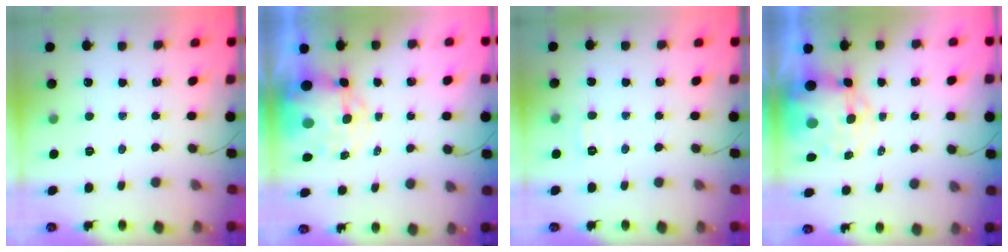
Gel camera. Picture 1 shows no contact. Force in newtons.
{"total": 10.6, "press": 10.3, "slide": 2.6}
{"total": 5.9, "press": 5.7, "slide": 1.6}
{"total": 10.6, "press": 10.3, "slide": 2.6}